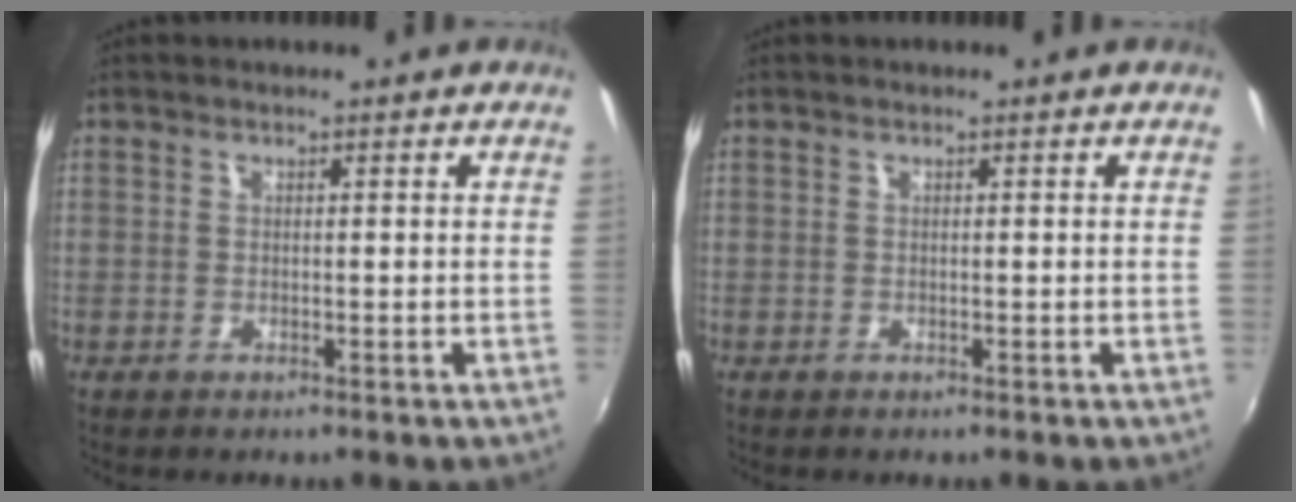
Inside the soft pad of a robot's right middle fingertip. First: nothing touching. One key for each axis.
{"total": 0.0}